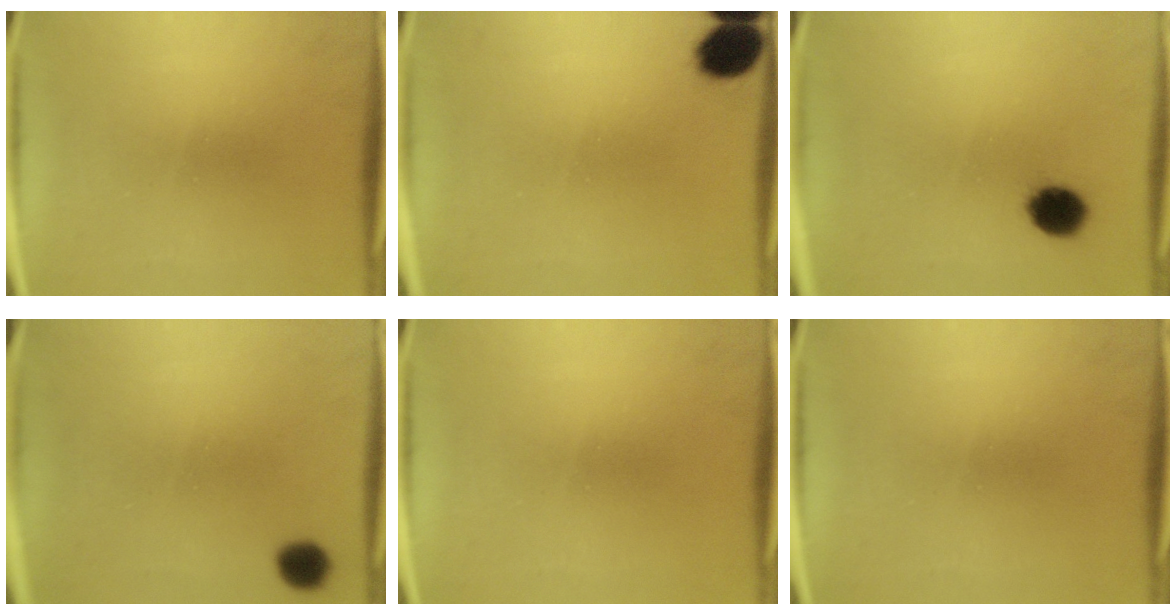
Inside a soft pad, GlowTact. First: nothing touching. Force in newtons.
{"total": 7.6}
{"total": 7.4}
{"total": 5.5}
{"total": 0.0}
{"total": 0.0}